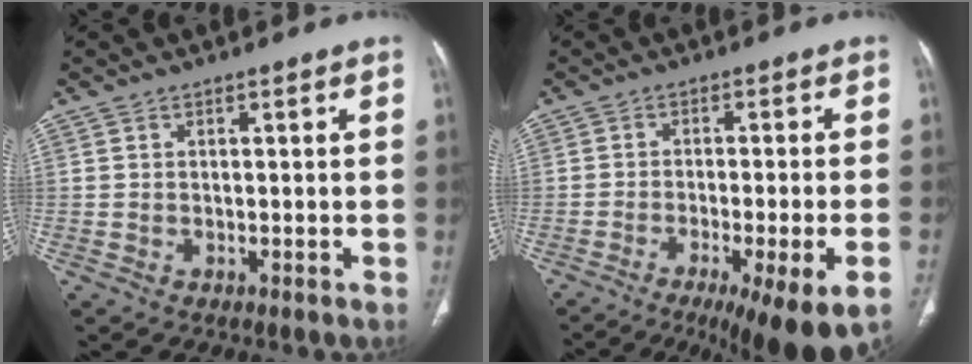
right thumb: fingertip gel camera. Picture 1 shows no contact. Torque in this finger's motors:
{"motor_torque": [0.05, 0.30, 0.17, -0.50, 0.02]}